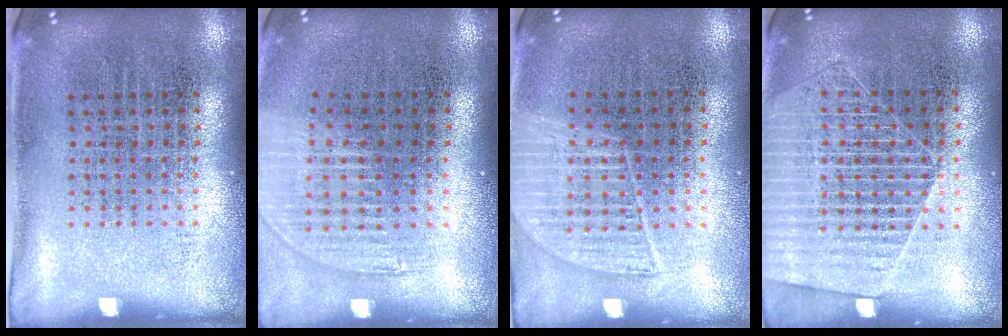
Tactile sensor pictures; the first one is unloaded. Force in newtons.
{"total": 1.1, "press": 1.1, "slide": 0.4}
{"total": 1.3, "press": 1.3, "slide": 0.5}
{"total": 1.8, "press": 1.6, "slide": 0.7}